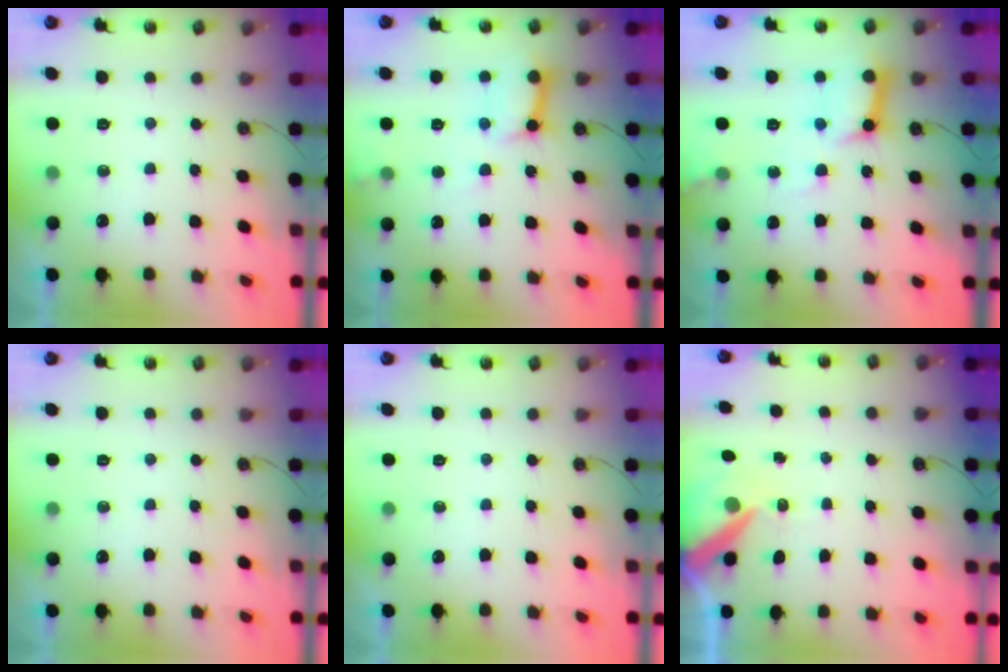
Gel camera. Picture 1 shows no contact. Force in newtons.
{"total": 9.8, "press": 9.7, "slide": 1.1}
{"total": 13.5, "press": 13.4, "slide": 1.7}
{"total": 0.0}
{"total": 0.0}
{"total": 8.5, "press": 8.4, "slide": 1.2}